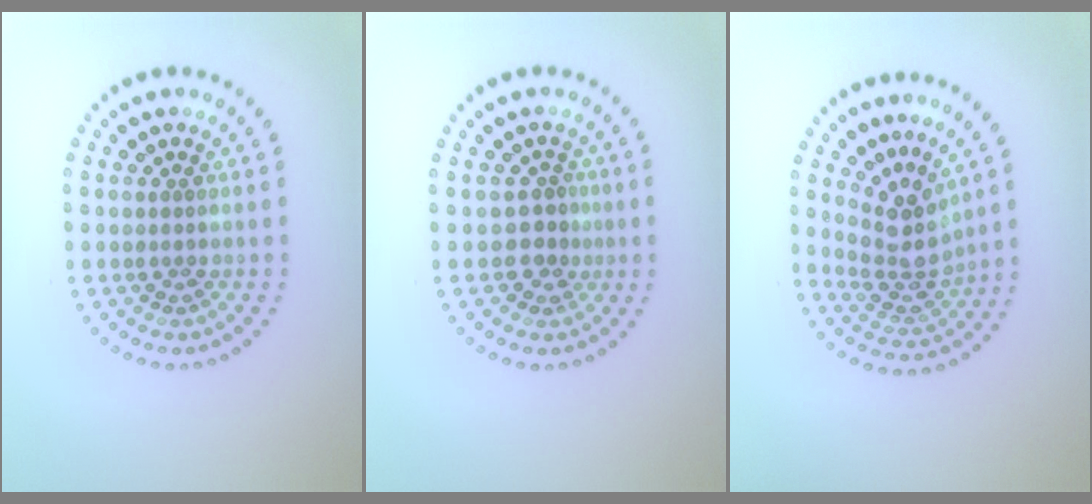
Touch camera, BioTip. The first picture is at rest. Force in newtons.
{"total": 1.9, "press": 1.6, "slide": 1.1}
{"total": 4.0, "press": 2.9, "slide": 2.8}